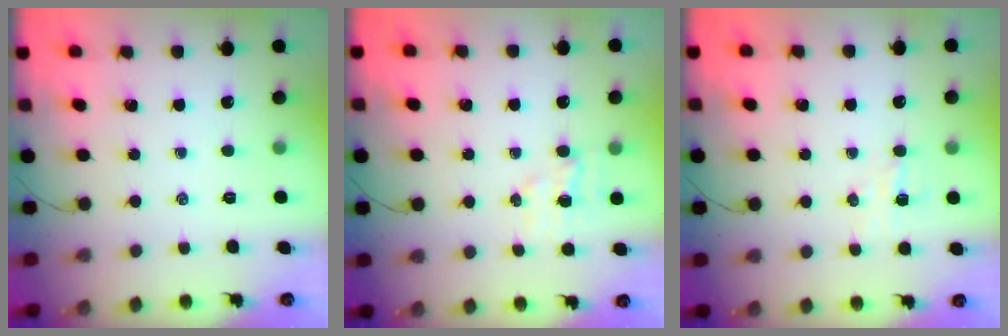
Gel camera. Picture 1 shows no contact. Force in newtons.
{"total": 4.6, "press": 4.5, "slide": 1.0}
{"total": 3.7, "press": 3.5, "slide": 1.0}